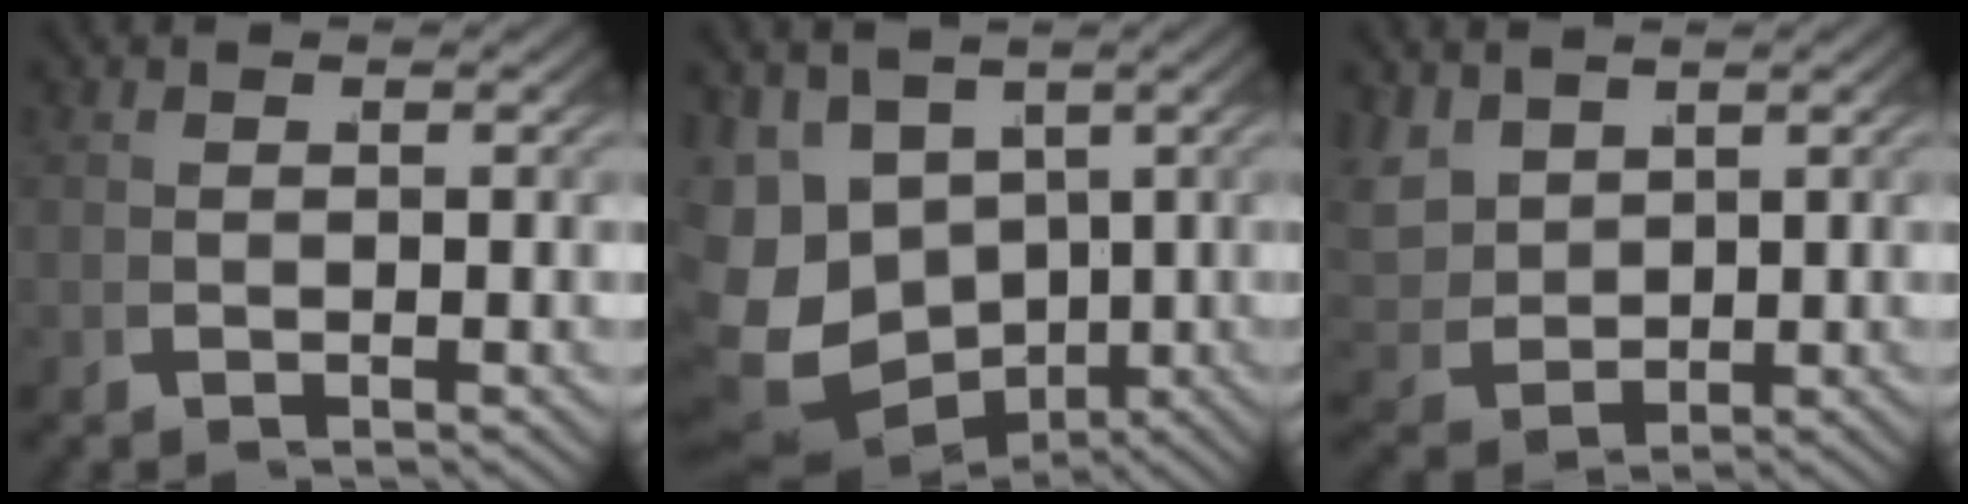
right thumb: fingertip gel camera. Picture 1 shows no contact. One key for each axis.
{"total": 12.5, "fx": -2.1, "fy": 10.2, "fz": 7.0, "tx": -0.167, "ty": -0.068, "tz": -0.009}
{"total": 4.7, "fx": 1.4, "fy": 3.4, "fz": 2.8, "tx": -0.080, "ty": -0.015, "tz": 0.041}